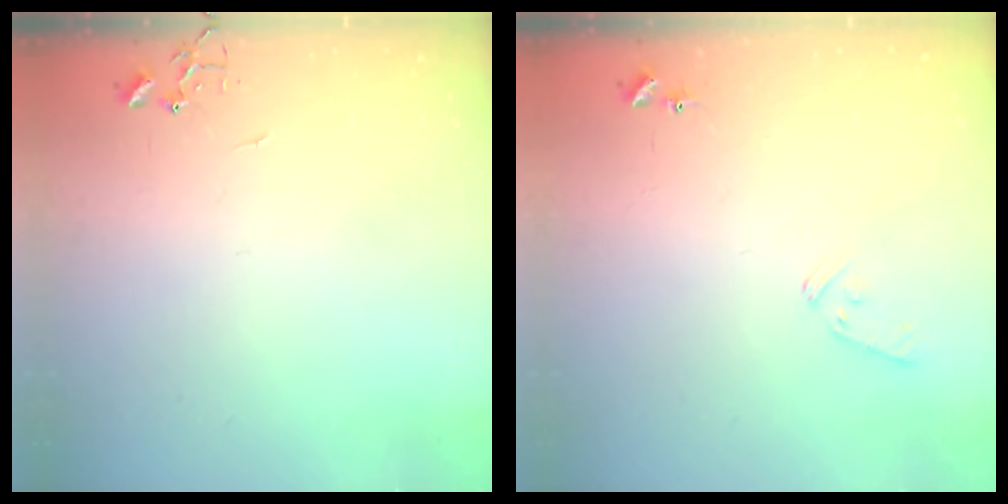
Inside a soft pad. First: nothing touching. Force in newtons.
{"total": 6.7, "press": 6.7, "slide": 0.7}